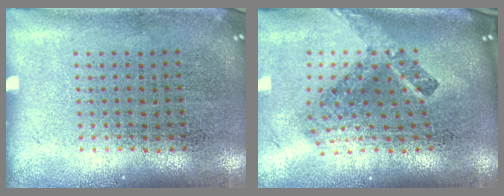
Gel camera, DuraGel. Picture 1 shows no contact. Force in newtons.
{"total": 2.6, "press": 1.6, "slide": 2.1}